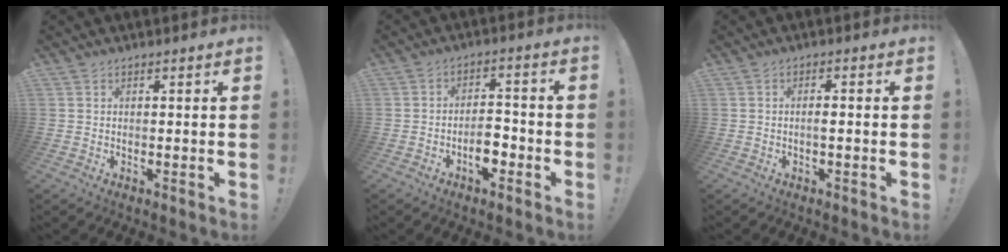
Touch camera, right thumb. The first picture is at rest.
{"total": 6.7, "force": [-3.3, 3.0, 5.0], "torque": [-0.077, 0.012, -0.058]}
{"total": 2.1, "force": [-0.8, 0.3, 1.9], "torque": [-0.034, 0.004, -0.015]}